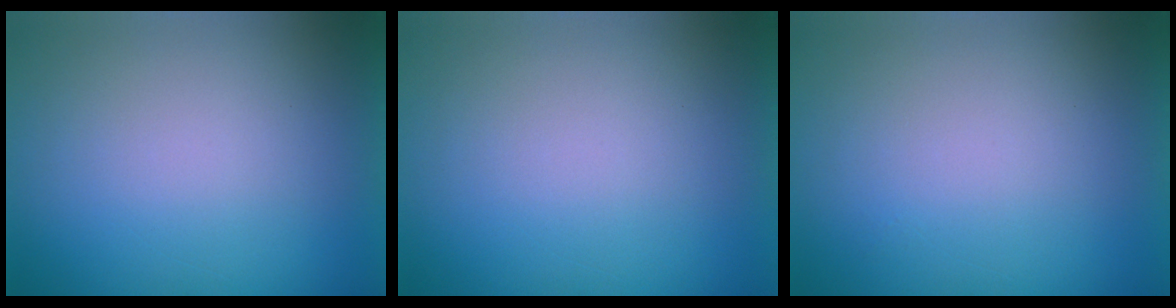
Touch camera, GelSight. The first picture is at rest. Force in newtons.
{"total": 0.0}
{"total": 0.0}